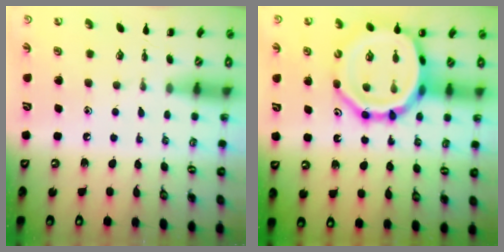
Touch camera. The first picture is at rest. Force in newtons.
{"total": 19.7, "press": 19.4, "slide": 3.6}